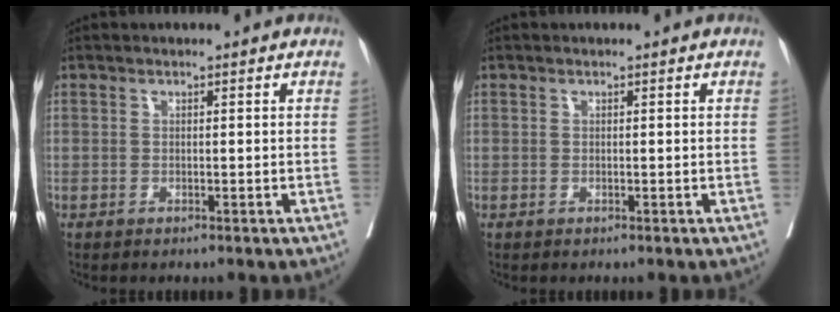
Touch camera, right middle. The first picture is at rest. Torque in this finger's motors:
{"motor_torque": [-0.03, 0.00, 0.01, 0.01]}